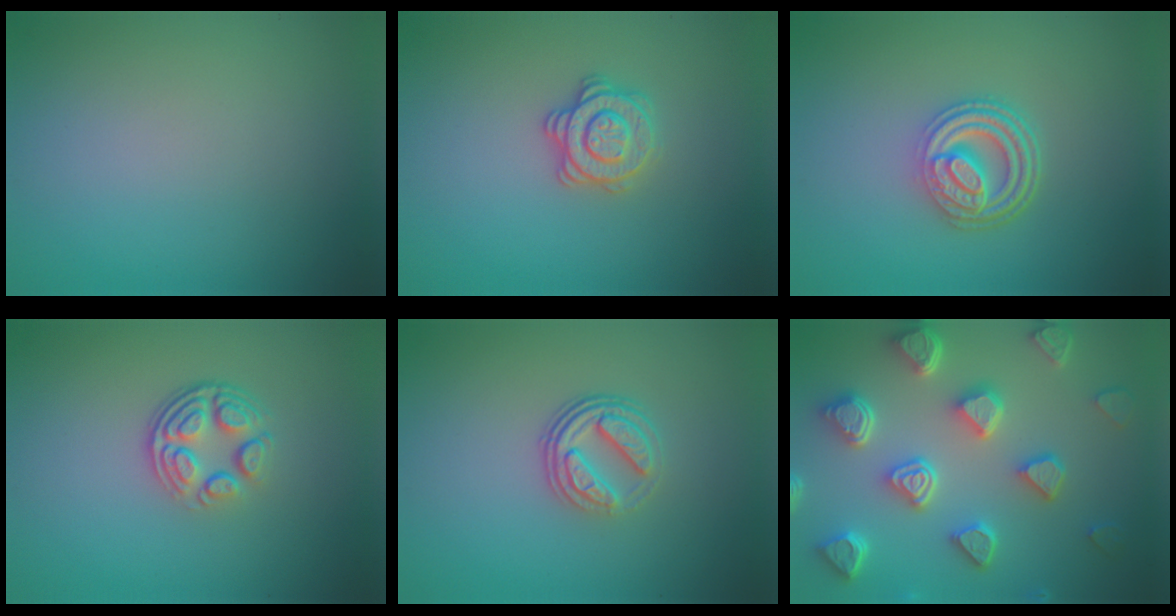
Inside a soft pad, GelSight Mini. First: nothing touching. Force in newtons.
{"total": 2.8, "press": 2.6, "slide": 1.0}
{"total": 4.8, "press": 3.7, "slide": 3.1}
{"total": 4.0, "press": 2.7, "slide": 2.9}
{"total": 3.8, "press": 2.7, "slide": 2.6}
{"total": 7.1, "press": 5.7, "slide": 4.2}